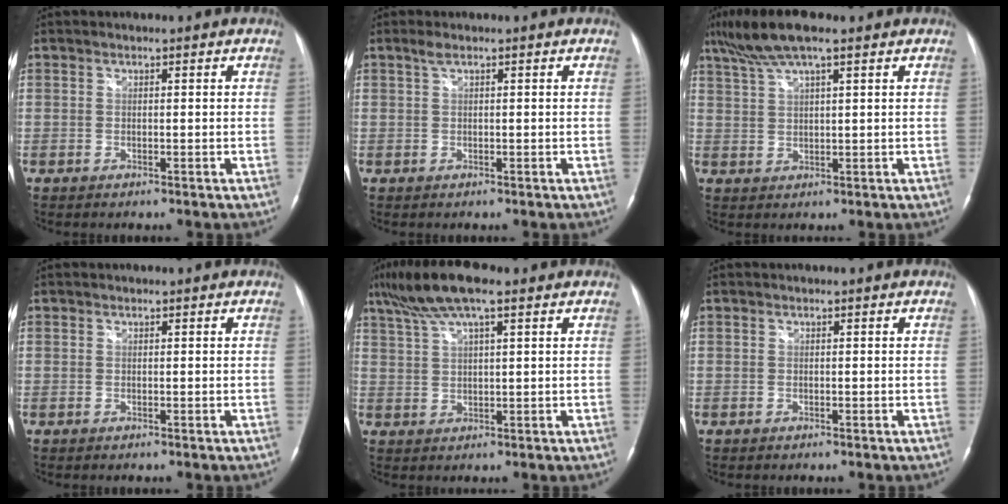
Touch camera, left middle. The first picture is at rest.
{"total": 0.9, "force": [0.7, 0.2, 0.6], "torque": [-0.016, 0.009, 0.015]}
{"total": 8.2, "force": [5.8, 1.0, 5.7], "torque": [-0.117, 0.027, 0.105]}
{"total": 0.0}
{"total": 9.0, "force": [6.2, 1.4, 6.5], "torque": [-0.132, 0.026, 0.110]}
{"total": 0.0}